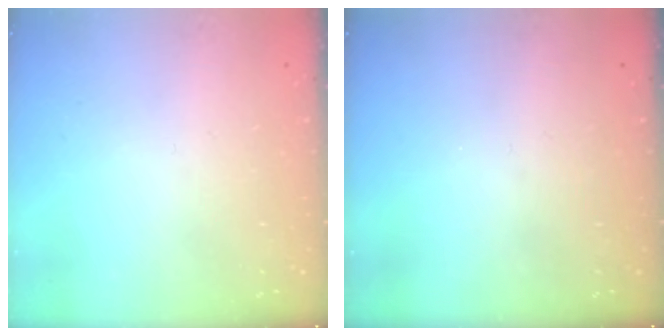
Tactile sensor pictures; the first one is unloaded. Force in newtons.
{"total": 0.0}